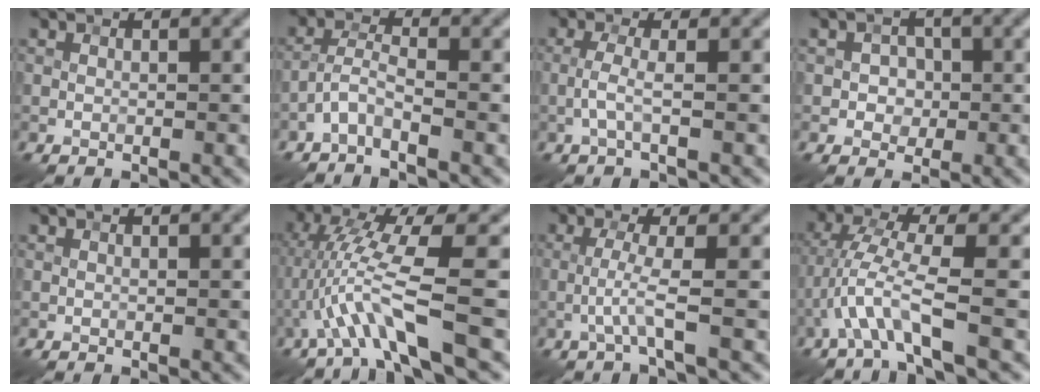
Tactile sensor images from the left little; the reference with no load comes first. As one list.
[{"total": 2.3, "force": [-1.7, 0.4, 1.5], "torque": [-0.035, 0.007, -0.042]}, {"total": 1.8, "force": [-0.5, 0.1, 1.7], "torque": [-0.037, 0.007, -0.014]}, {"total": 2.0, "force": [-0.1, 1.8, 0.9], "torque": [-0.001, -0.001, -0.008]}, {"total": 0.0}, {"total": 6.5, "force": [-2.1, 0.3, 6.2], "torque": [-0.133, 0.007, -0.034]}, {"total": 2.2, "force": [-0.8, -0.2, 2.1], "torque": [-0.045, 0.007, -0.020]}, {"total": 4.3, "force": [-1.8, 0.3, 3.9], "torque": [-0.083, 0.013, -0.036]}]